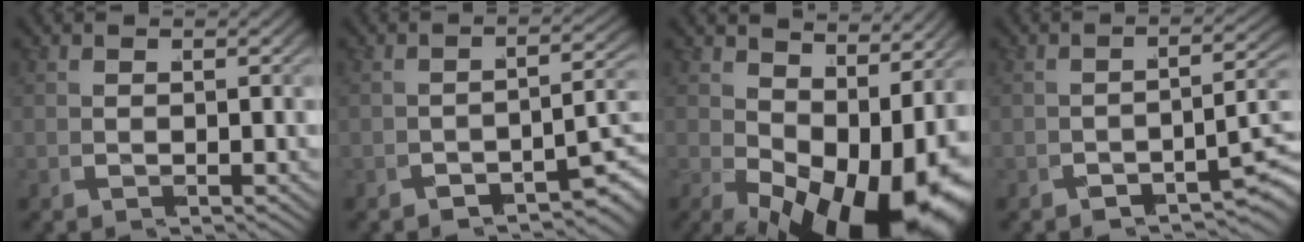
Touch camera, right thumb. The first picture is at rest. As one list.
[{"total": 3.9, "force": [-2.7, 1.3, 2.5], "torque": [-0.036, -0.001, -0.042]}, {"total": 12.3, "force": [-2.3, 6.2, 10.4], "torque": [-0.158, -0.042, -0.012]}, {"total": 3.6, "force": [-2.4, 1.3, 2.4], "torque": [-0.037, 0.002, -0.041]}]